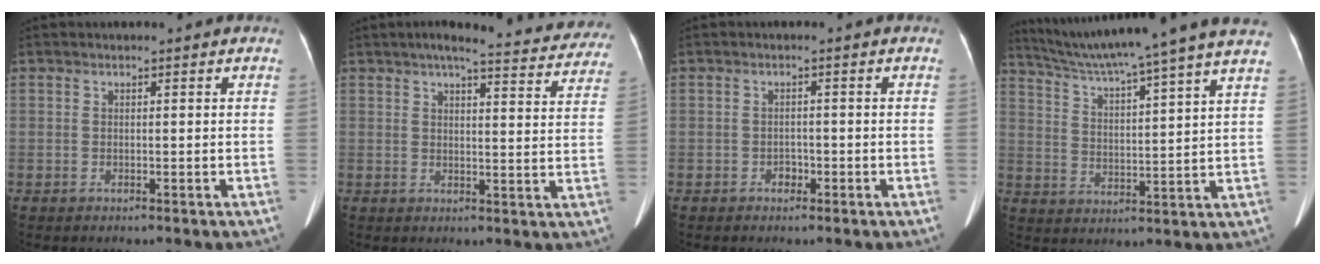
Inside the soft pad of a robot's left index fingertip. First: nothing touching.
{"total": 17.6, "force": [15.9, 2.5, 7.1], "torque": [-0.079, -0.021, 0.172]}
{"total": 1.3, "force": [-1.0, 0.8, 0.3], "torque": [-0.004, -0.003, -0.015]}
{"total": 21.9, "force": [18.9, -1.8, 10.8], "torque": [-0.185, -0.015, 0.263]}